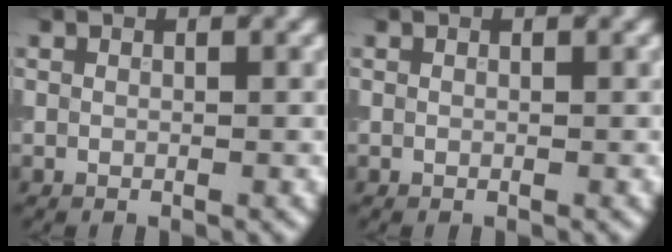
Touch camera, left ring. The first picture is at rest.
{"total": 0.0}